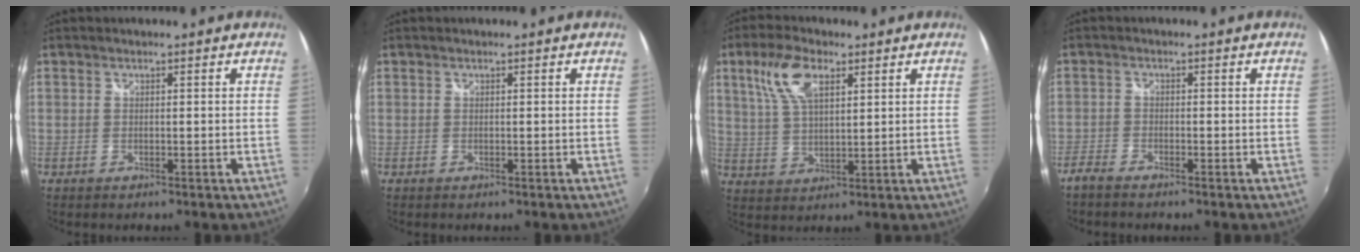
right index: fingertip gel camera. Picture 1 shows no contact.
{"total": 0.0}
{"total": 9.3, "force": [4.5, 4.1, 7.0], "torque": [-0.141, 0.017, 0.088]}
{"total": 3.0, "force": [-2.7, 0.8, 1.1], "torque": [-0.038, -0.007, -0.057]}